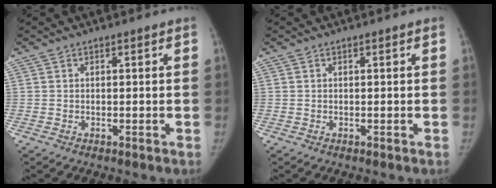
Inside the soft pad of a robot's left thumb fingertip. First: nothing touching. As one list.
[{"total": 0.0}]